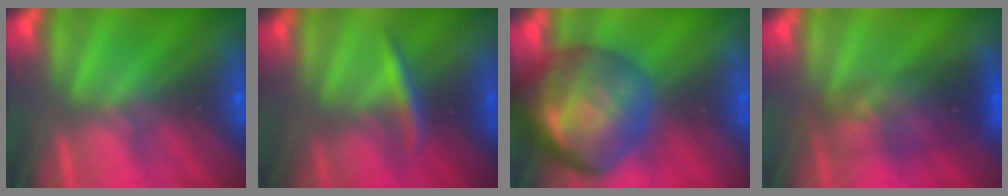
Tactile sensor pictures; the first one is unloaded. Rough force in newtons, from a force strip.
{"total": 2.4}
{"total": 7.3}
{"total": 8.0}